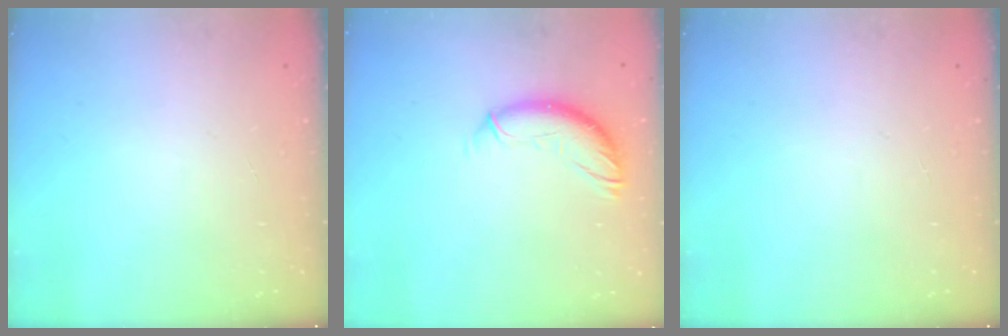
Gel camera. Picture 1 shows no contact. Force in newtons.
{"total": 11.2, "press": 11.1, "slide": 1.7}
{"total": 0.0}